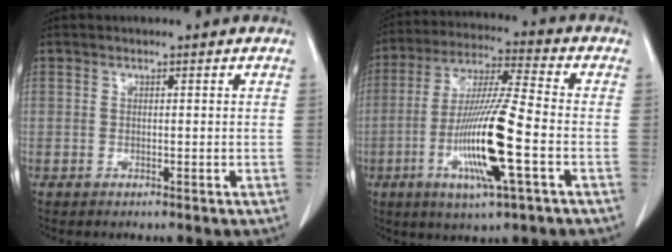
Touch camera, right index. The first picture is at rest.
{"total": 15.1, "force": [-4.3, 0.6, 14.5], "torque": [-0.287, -0.015, -0.082]}